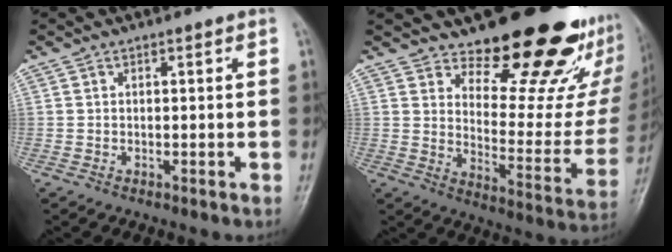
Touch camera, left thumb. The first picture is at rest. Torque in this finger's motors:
{"motor_torque": [0.80, 0.65, 1.41, -1.36, 0.08]}